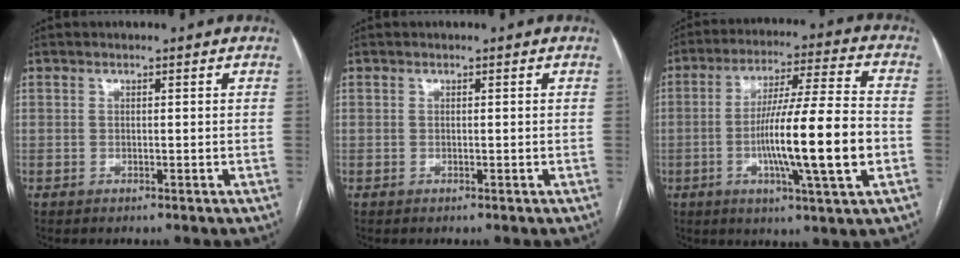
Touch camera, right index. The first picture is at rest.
{"total": 0.0}
{"total": 16.3, "force": [-3.4, 0.1, 16.0], "torque": [-0.272, -0.005, -0.061]}